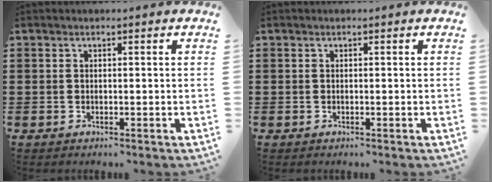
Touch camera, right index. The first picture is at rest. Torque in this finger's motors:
{"motor_torque": [0.00, 0.00, 0.00, 0.00]}